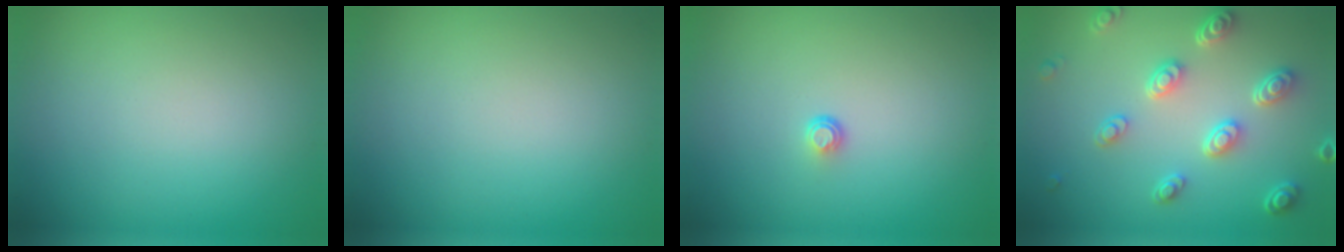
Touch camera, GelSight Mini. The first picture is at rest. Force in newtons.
{"total": 0.0}
{"total": 0.7, "press": 0.4, "slide": 0.6}
{"total": 4.7, "press": 3.7, "slide": 2.9}